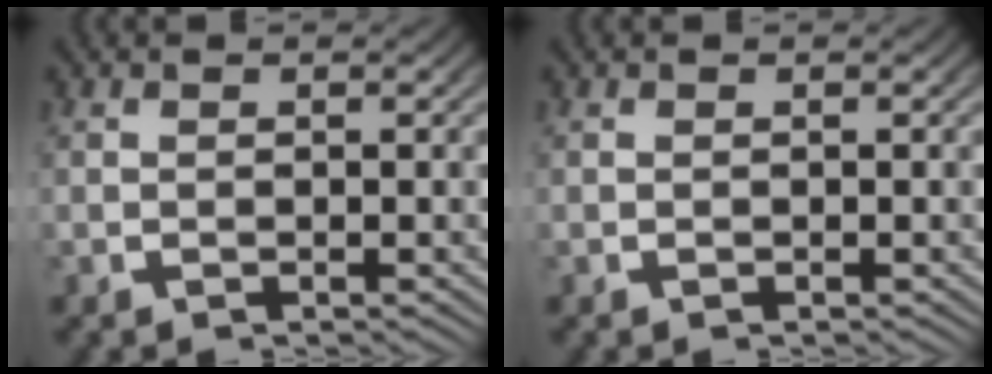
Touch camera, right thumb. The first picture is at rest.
{"total": 0.0}